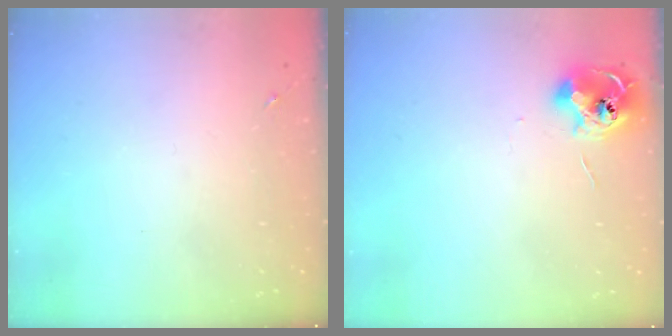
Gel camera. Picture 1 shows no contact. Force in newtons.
{"total": 10.2, "press": 10.2, "slide": 0.4}